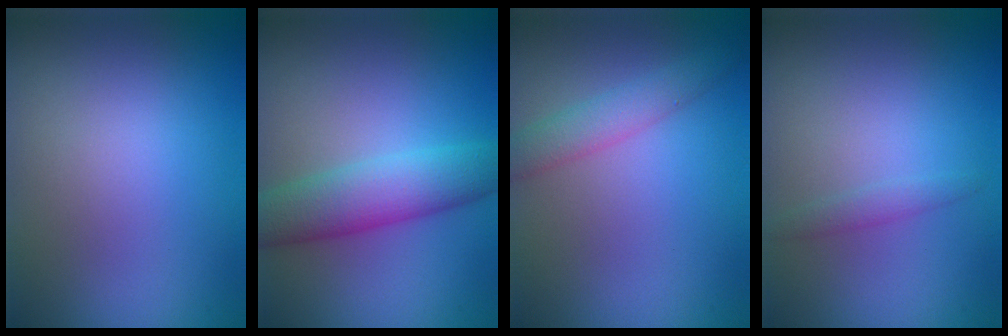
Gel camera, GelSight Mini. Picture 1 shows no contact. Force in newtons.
{"total": 5.7, "press": 5.7, "slide": 0.1}
{"total": 2.4, "press": 2.4, "slide": 0.1}
{"total": 1.0, "press": 1.0, "slide": 0.1}